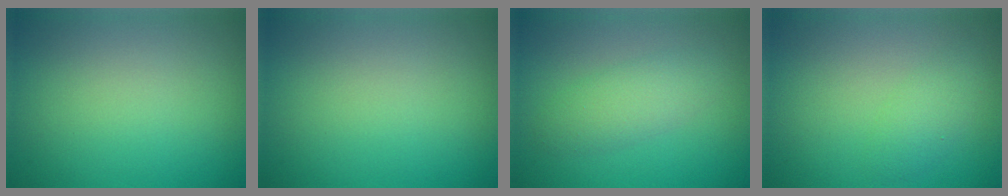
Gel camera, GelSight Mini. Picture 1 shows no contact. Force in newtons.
{"total": 0.0}
{"total": 2.6, "press": 2.6, "slide": 0.0}
{"total": 1.9, "press": 1.9, "slide": 0.1}